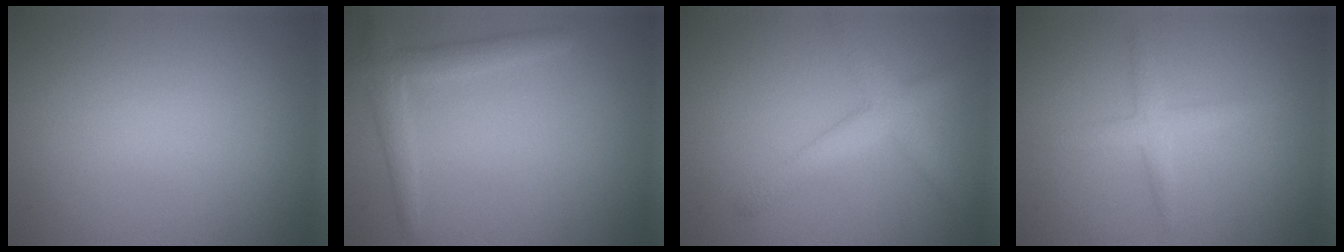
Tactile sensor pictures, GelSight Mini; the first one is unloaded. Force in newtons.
{"total": 2.4, "press": 2.4, "slide": 0.2}
{"total": 3.1, "press": 3.1, "slide": 0.1}
{"total": 2.0, "press": 2.0, "slide": 0.1}